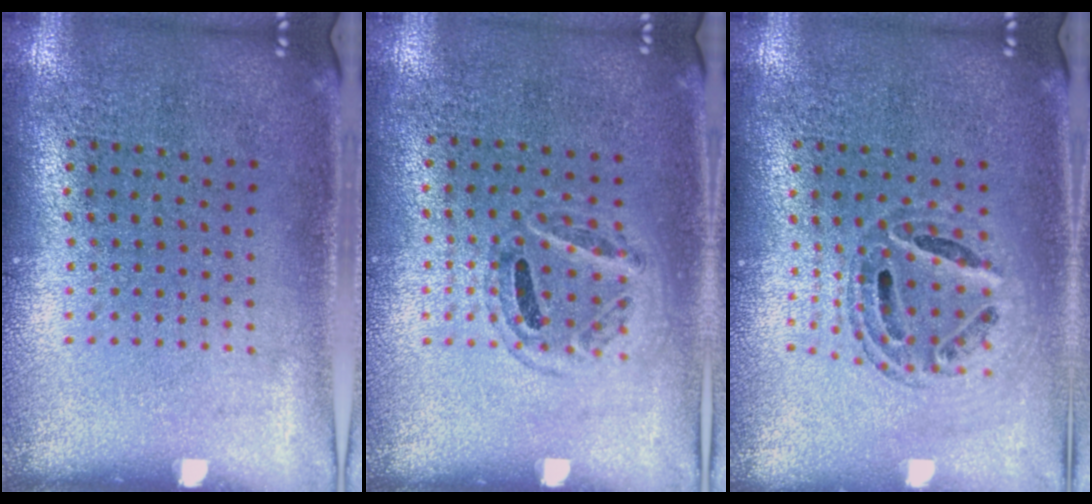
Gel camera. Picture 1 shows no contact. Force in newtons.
{"total": 0.9, "press": 0.8, "slide": 0.4}
{"total": 0.7, "press": 0.7, "slide": 0.2}